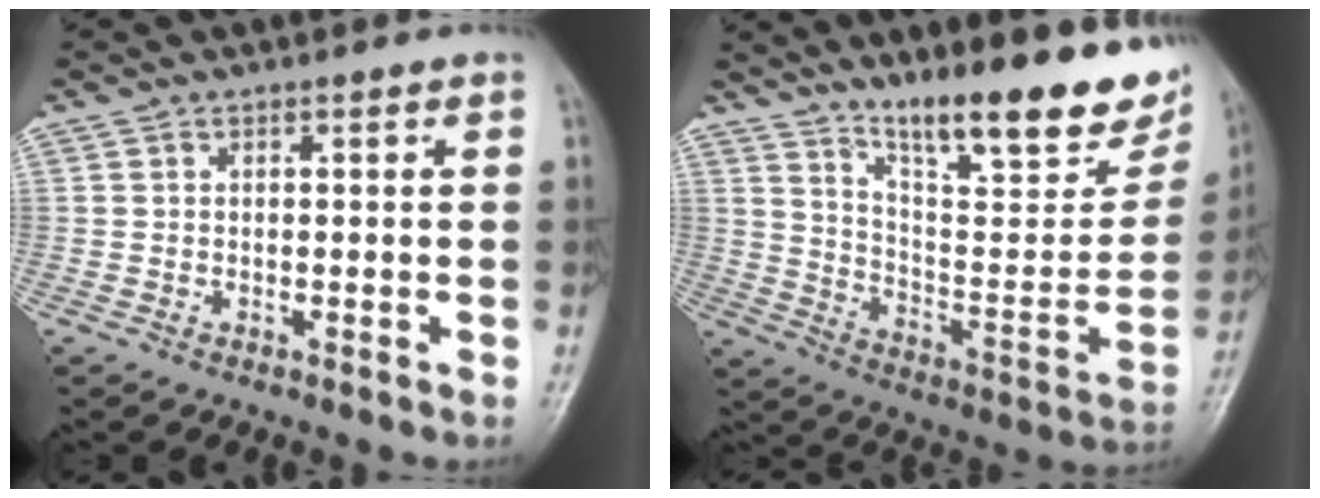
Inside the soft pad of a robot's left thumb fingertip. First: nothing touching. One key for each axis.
{"total": 24.8, "fx": 17.3, "fy": 6.2, "fz": 16.6, "tx": -0.209, "ty": -0.090, "tz": 0.266}